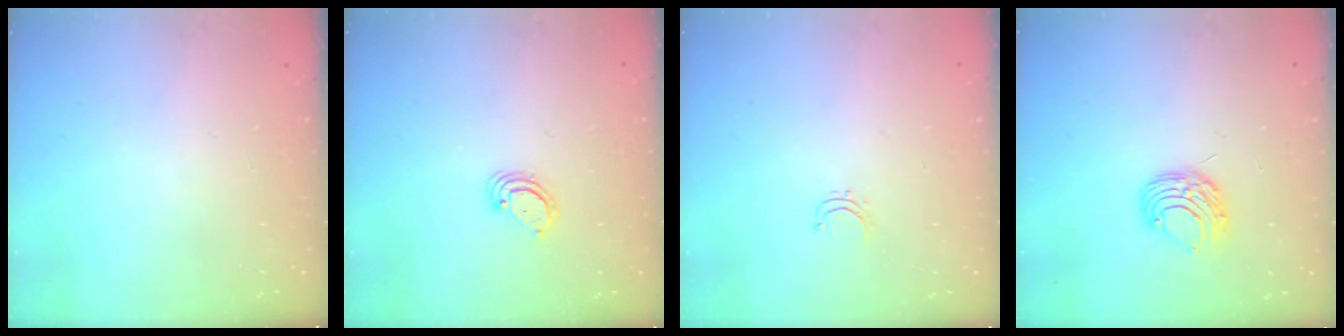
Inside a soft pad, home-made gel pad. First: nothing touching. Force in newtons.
{"total": 2.9, "press": 2.9, "slide": 0.2}
{"total": 3.7, "press": 3.7, "slide": 0.3}
{"total": 7.4, "press": 7.4, "slide": 0.7}